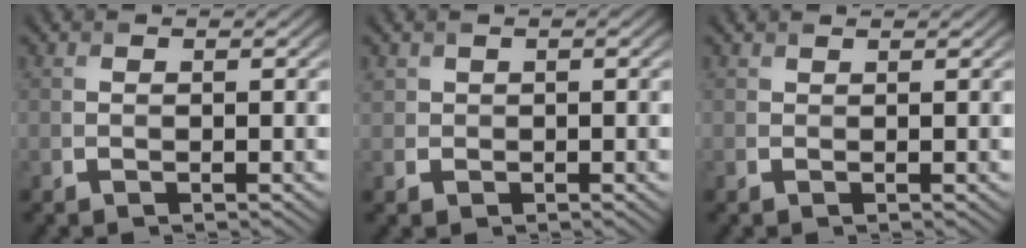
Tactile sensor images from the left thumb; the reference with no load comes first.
{"total": 1.2, "force": [0.1, 1.1, -0.4], "torque": [0.010, -0.003, -0.002]}
{"total": 0.7, "force": [0.2, -0.2, -0.6], "torque": [0.016, 0.001, 0.000]}